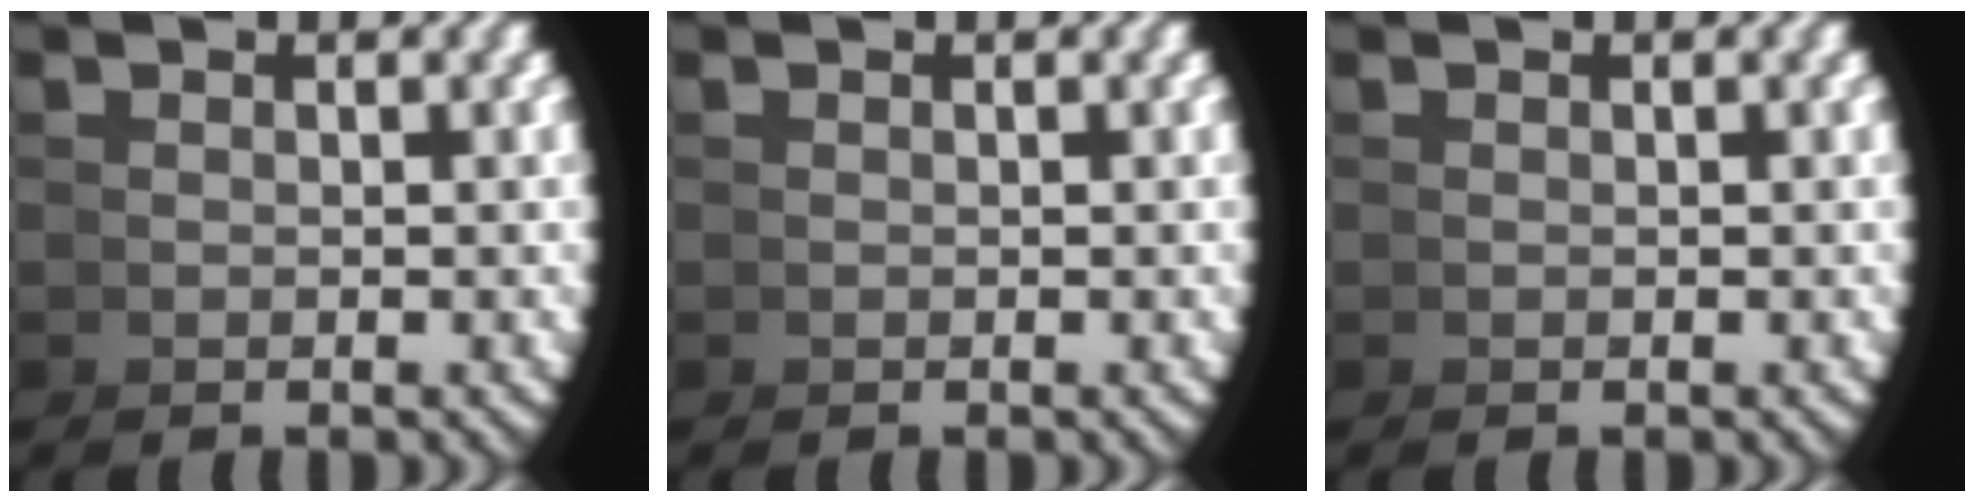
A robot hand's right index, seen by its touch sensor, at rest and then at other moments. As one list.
[{"total": 0.0}, {"total": 0.0}]